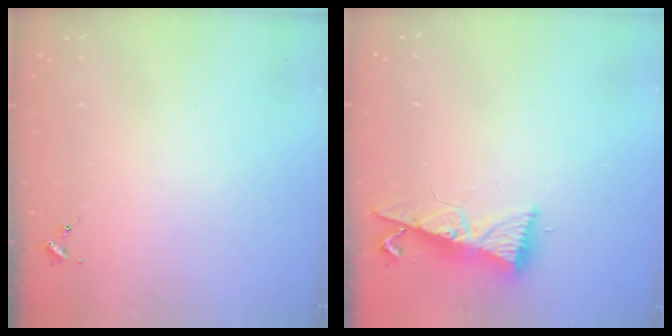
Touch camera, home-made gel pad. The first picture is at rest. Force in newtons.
{"total": 9.0, "press": 8.9, "slide": 1.2}